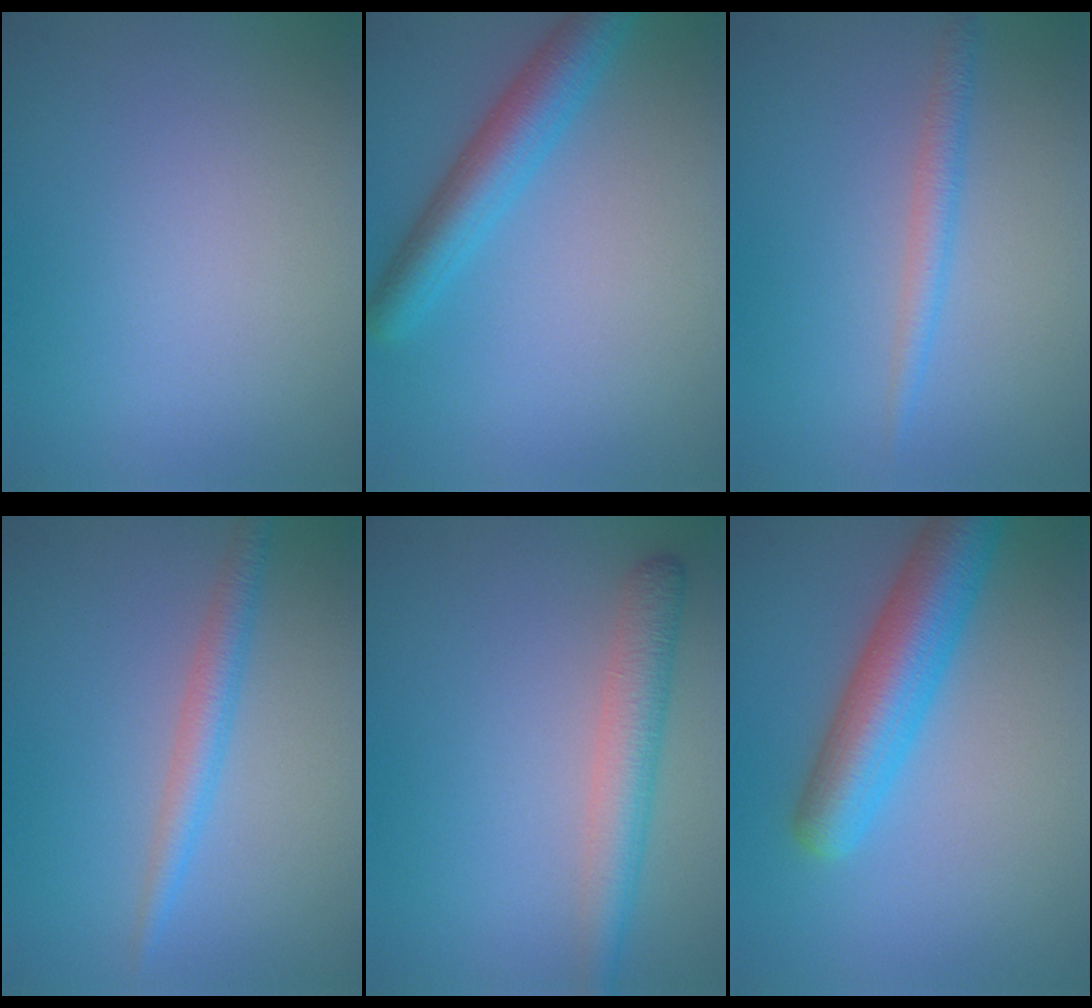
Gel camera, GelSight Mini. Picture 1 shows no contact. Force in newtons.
{"total": 4.5, "press": 4.5, "slide": 0.2}
{"total": 1.8, "press": 1.8, "slide": 0.0}
{"total": 2.5, "press": 2.5, "slide": 0.1}
{"total": 3.8, "press": 3.8, "slide": 0.2}
{"total": 6.6, "press": 6.6, "slide": 0.2}